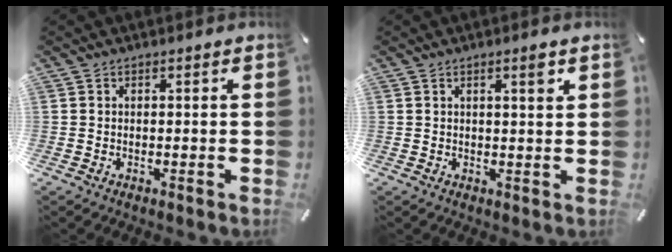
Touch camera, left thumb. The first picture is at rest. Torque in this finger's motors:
{"motor_torque": [0.24, 0.07, 0.23, -0.20, 0.00]}